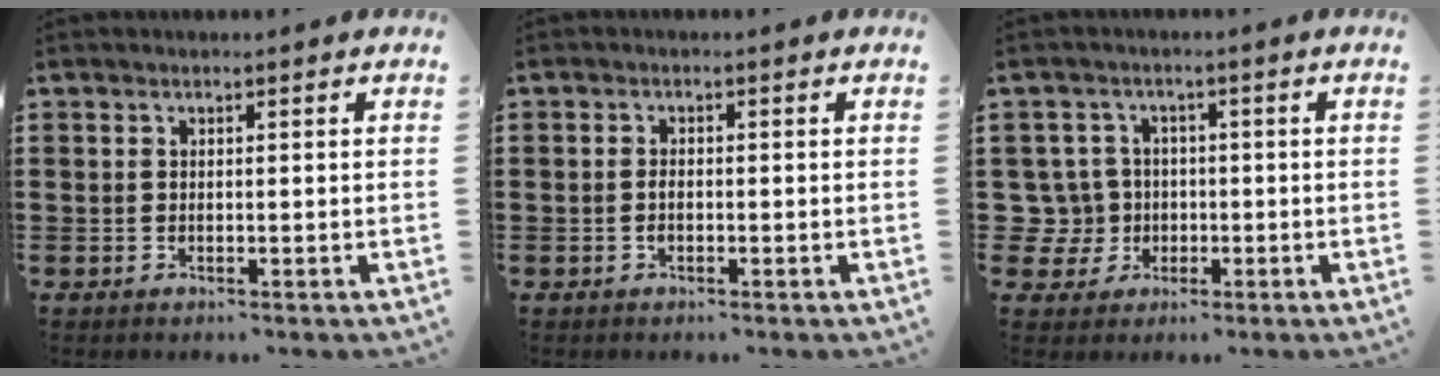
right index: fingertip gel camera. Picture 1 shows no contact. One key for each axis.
{"total": 1.3, "fx": -0.4, "fy": 0.5, "fz": 1.1, "tx": -0.023, "ty": -0.003, "tz": -0.006}
{"total": 5.7, "fx": -0.5, "fy": 5.5, "fz": 1.6, "tx": -0.073, "ty": 0.010, "tz": -0.015}